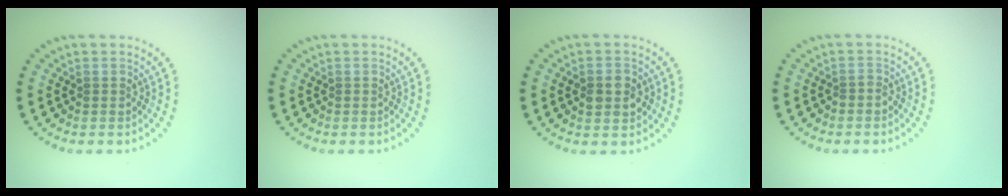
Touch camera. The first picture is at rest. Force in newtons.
{"total": 0.0}
{"total": 2.9, "press": 2.9, "slide": 0.1}
{"total": 0.7, "press": 0.3, "slide": 0.6}